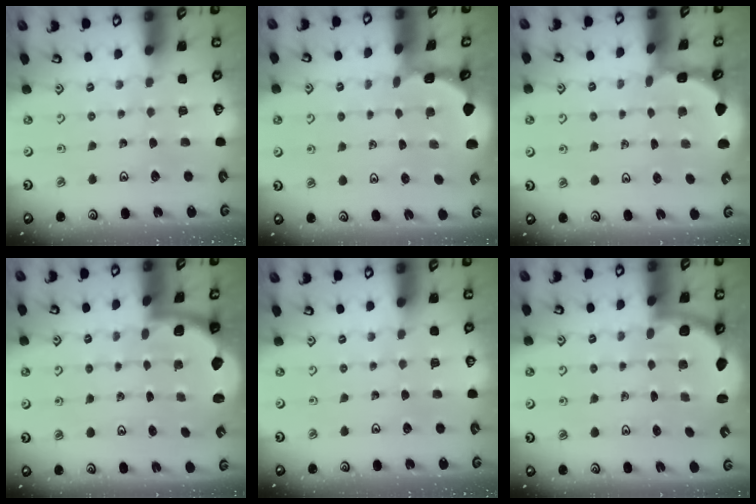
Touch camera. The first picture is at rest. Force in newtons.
{"total": 1.2, "press": 1.2, "slide": 0.2}
{"total": 1.7, "press": 1.7, "slide": 0.1}
{"total": 2.0, "press": 1.9, "slide": 0.5}
{"total": 0.0}
{"total": 3.1, "press": 2.7, "slide": 1.5}